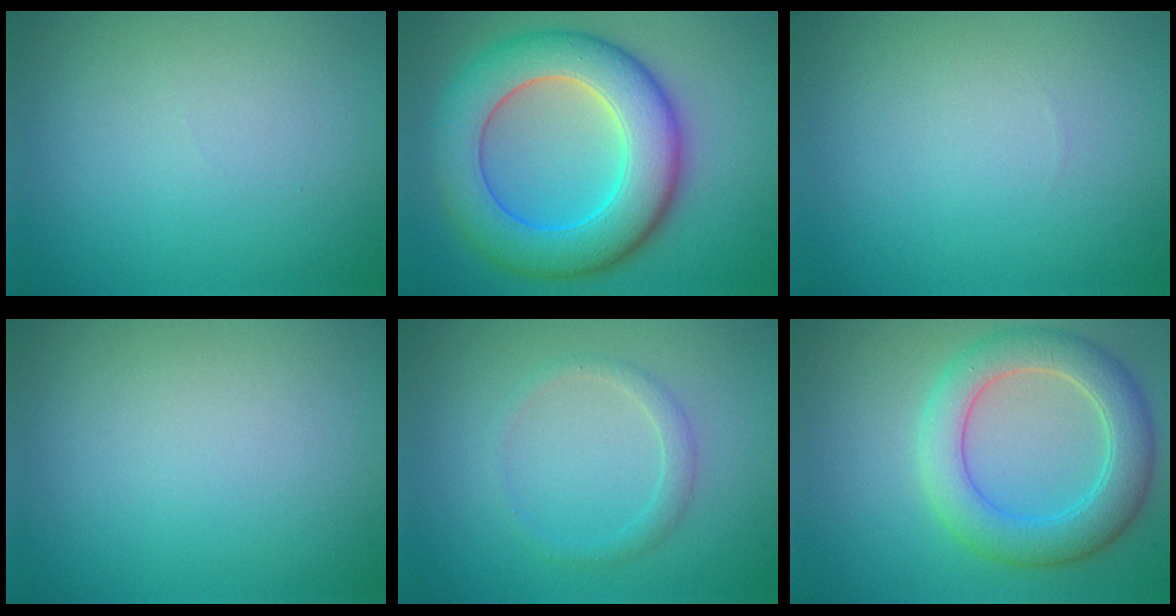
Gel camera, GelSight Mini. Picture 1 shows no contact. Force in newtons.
{"total": 9.7, "press": 9.7, "slide": 0.1}
{"total": 0.0}
{"total": 0.0}
{"total": 1.5, "press": 1.4, "slide": 0.0}
{"total": 5.6, "press": 5.6, "slide": 0.4}